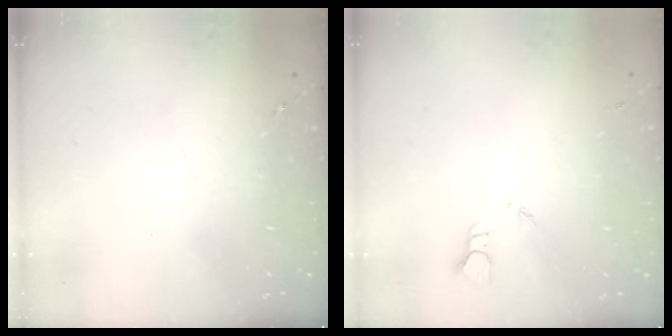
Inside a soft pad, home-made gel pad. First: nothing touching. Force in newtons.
{"total": 2.4, "press": 2.4, "slide": 0.2}